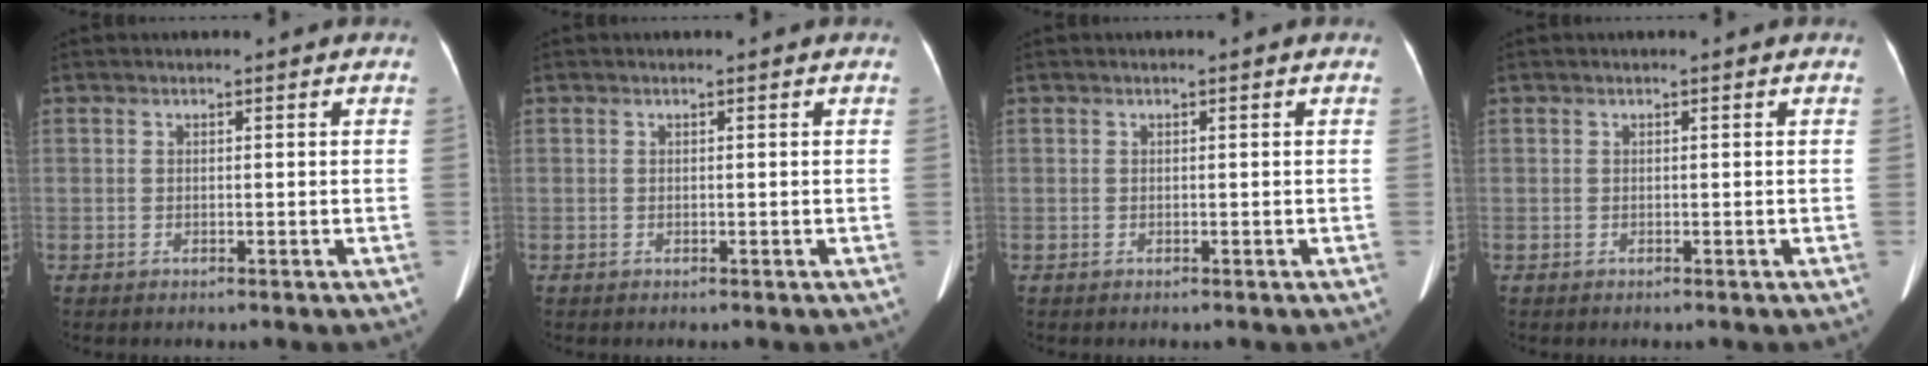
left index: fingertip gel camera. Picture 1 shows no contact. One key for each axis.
{"total": 0.0}
{"total": 0.0}
{"total": 0.0}